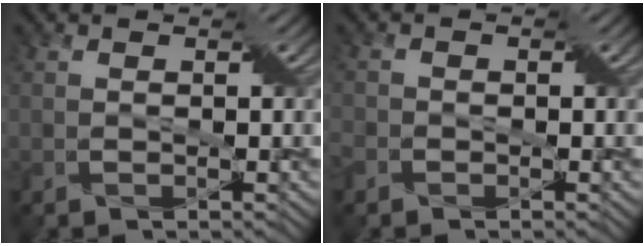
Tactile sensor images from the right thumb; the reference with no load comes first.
{"total": 1.6, "force": [-1.1, 1.1, 0.1], "torque": [-0.012, 0.001, -0.025]}